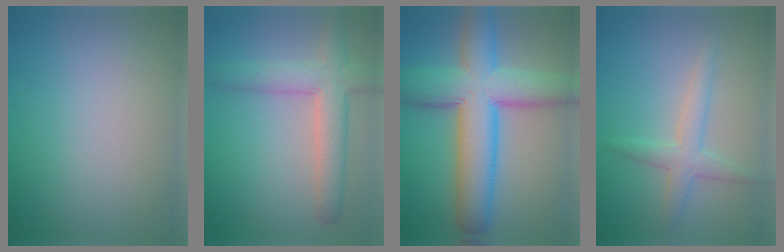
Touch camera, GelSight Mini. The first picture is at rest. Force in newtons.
{"total": 5.0, "press": 4.9, "slide": 0.3}
{"total": 9.9, "press": 9.9, "slide": 0.2}
{"total": 2.7, "press": 2.7, "slide": 0.0}